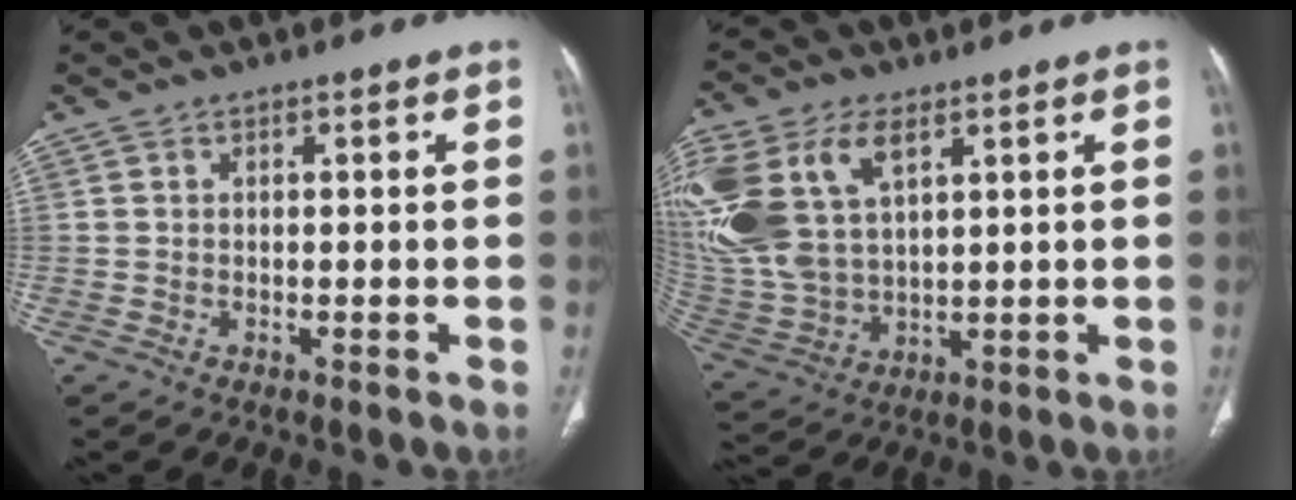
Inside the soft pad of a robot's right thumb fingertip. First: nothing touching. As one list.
[{"total": 21.7, "force": [8.4, 12.9, 15.3], "torque": [-0.366, 0.000, 0.169]}]